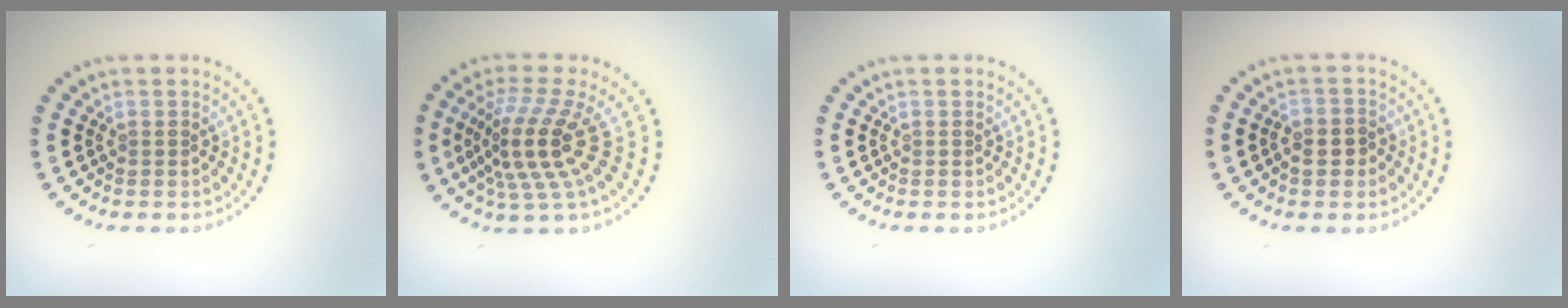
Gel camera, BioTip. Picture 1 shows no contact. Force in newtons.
{"total": 5.0, "press": 3.6, "slide": 3.6}
{"total": 0.0}
{"total": 2.1, "press": 2.0, "slide": 0.6}